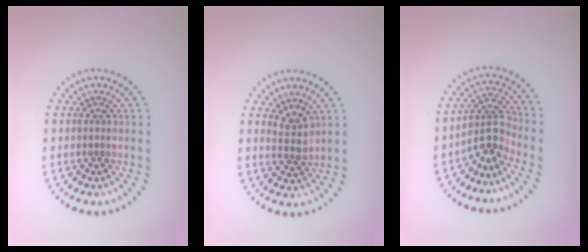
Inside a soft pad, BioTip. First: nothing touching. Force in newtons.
{"total": 1.9, "press": 1.5, "slide": 1.1}
{"total": 2.9, "press": 2.4, "slide": 1.7}